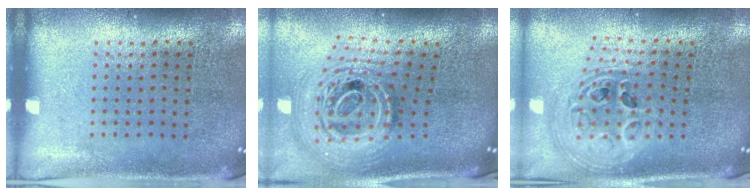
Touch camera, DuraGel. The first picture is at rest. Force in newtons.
{"total": 3.0, "press": 2.0, "slide": 2.2}
{"total": 2.6, "press": 1.9, "slide": 1.8}